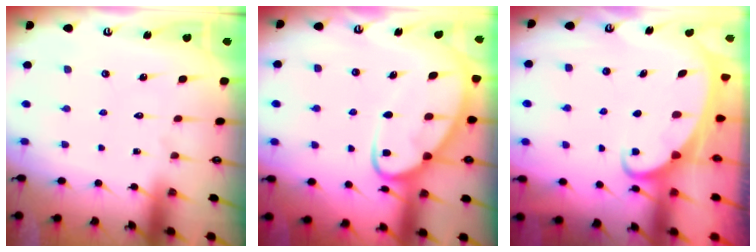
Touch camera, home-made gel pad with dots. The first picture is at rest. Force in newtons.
{"total": 9.8, "press": 9.8, "slide": 0.9}
{"total": 2.0, "press": 2.0, "slide": 0.2}